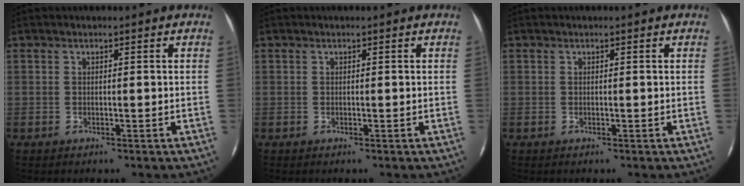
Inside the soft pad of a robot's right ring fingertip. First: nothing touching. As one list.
[{"total": 0.0}, {"total": 0.0}]